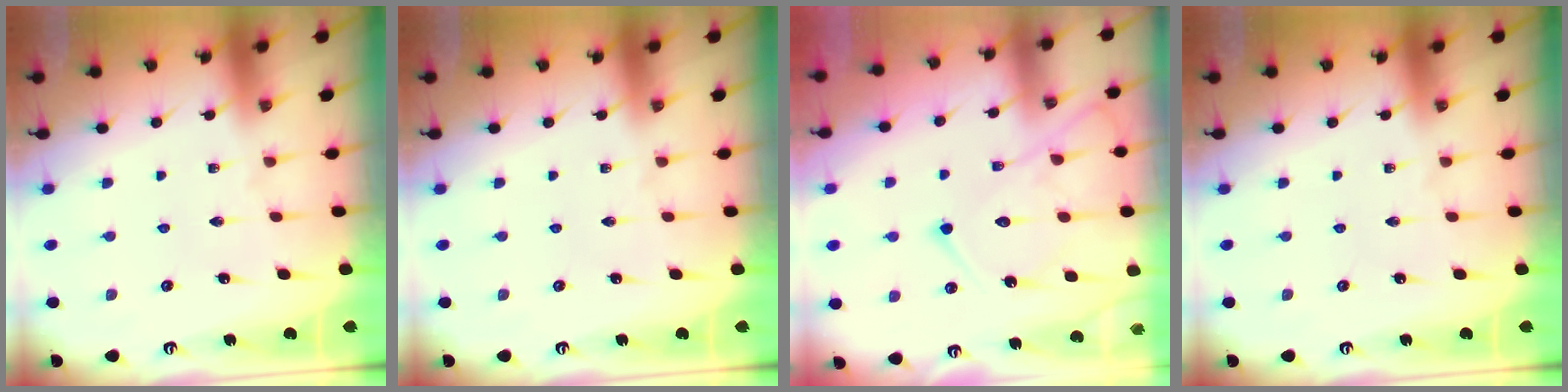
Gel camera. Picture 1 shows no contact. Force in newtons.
{"total": 0.0}
{"total": 13.9, "press": 13.8, "slide": 1.5}
{"total": 0.0}